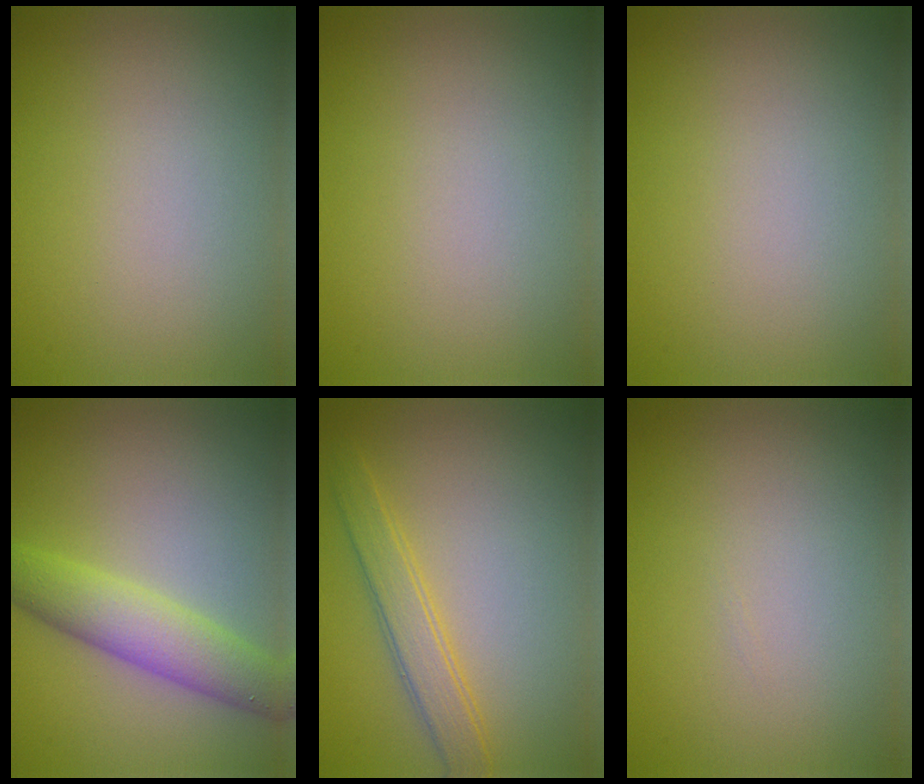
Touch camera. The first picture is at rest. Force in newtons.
{"total": 0.0}
{"total": 0.0}
{"total": 4.8, "press": 4.8, "slide": 0.1}
{"total": 2.8, "press": 2.8, "slide": 0.1}
{"total": 0.0}